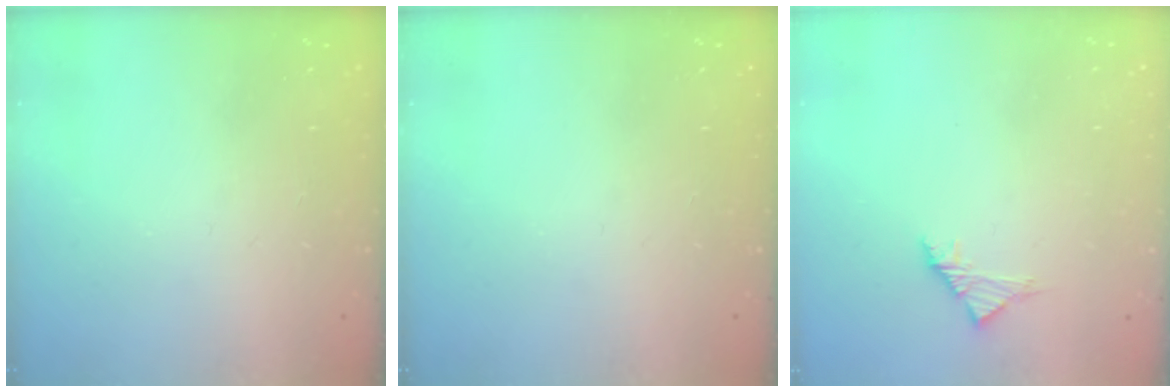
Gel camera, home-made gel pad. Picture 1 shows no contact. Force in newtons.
{"total": 0.0}
{"total": 2.8, "press": 2.6, "slide": 0.8}